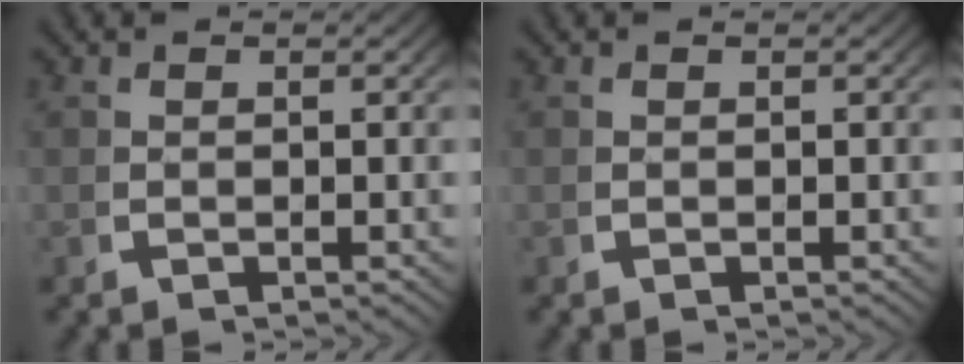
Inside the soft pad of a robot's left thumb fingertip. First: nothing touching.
{"total": 0.0}